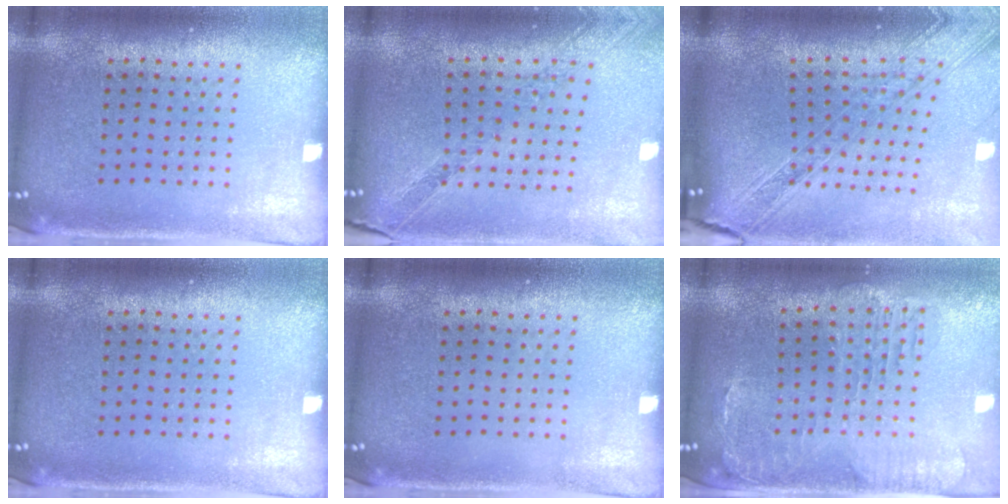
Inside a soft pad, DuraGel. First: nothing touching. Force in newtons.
{"total": 1.1, "press": 1.1, "slide": 0.2}
{"total": 2.5, "press": 2.1, "slide": 1.3}
{"total": 0.0}
{"total": 0.0}
{"total": 1.2, "press": 1.1, "slide": 0.4}